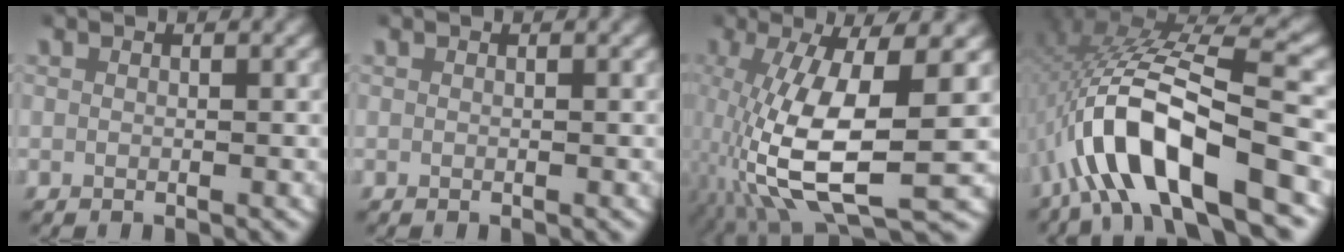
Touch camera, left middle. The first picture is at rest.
{"total": 0.0}
{"total": 10.8, "force": [-2.0, 4.3, 9.7], "torque": [-0.197, -0.041, -0.001]}
{"total": 9.4, "force": [-2.6, 3.6, 8.3], "torque": [-0.176, -0.001, -0.036]}